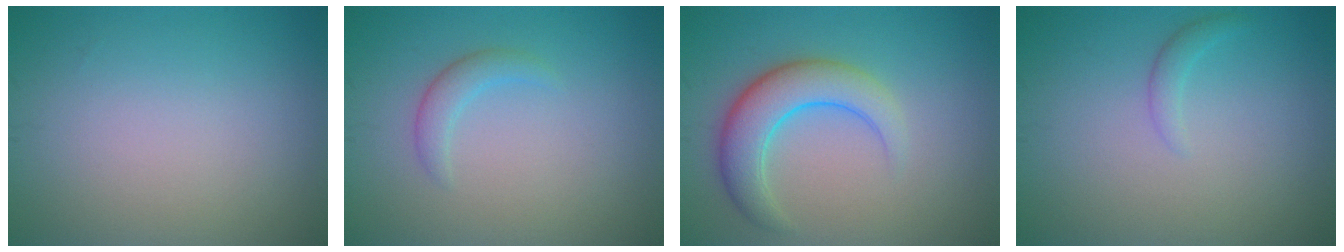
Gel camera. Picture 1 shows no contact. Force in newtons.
{"total": 1.7, "press": 1.7, "slide": 0.2}
{"total": 5.3, "press": 5.3, "slide": 0.1}
{"total": 1.1, "press": 1.1, "slide": 0.1}